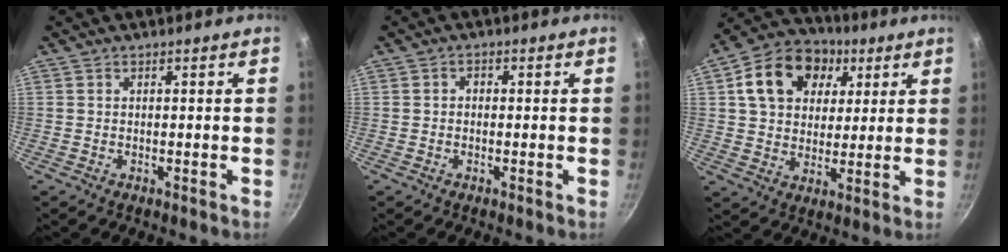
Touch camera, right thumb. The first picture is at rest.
{"total": 1.3, "force": [-0.1, 1.0, 0.7], "torque": [-0.013, 0.008, -0.003]}
{"total": 16.7, "force": [5.7, 12.6, 9.3], "torque": [-0.139, 0.012, 0.085]}